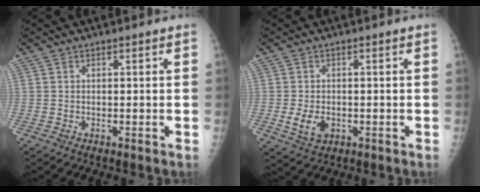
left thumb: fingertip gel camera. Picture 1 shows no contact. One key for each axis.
{"total": 4.6, "fx": -1.0, "fy": 3.2, "fz": 3.1, "tx": -0.053, "ty": -0.004, "tz": -0.013}